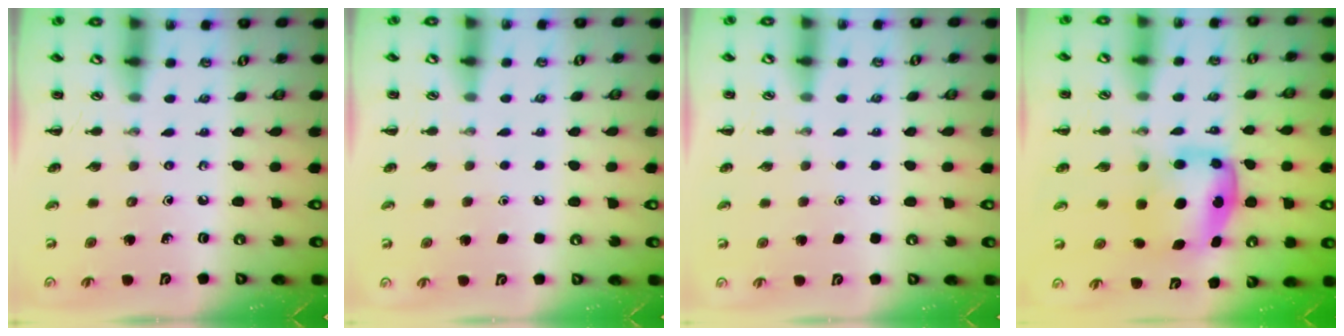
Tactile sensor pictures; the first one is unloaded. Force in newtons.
{"total": 1.7, "press": 1.7, "slide": 0.1}
{"total": 1.7, "press": 1.7, "slide": 0.1}
{"total": 5.9, "press": 5.7, "slide": 1.3}